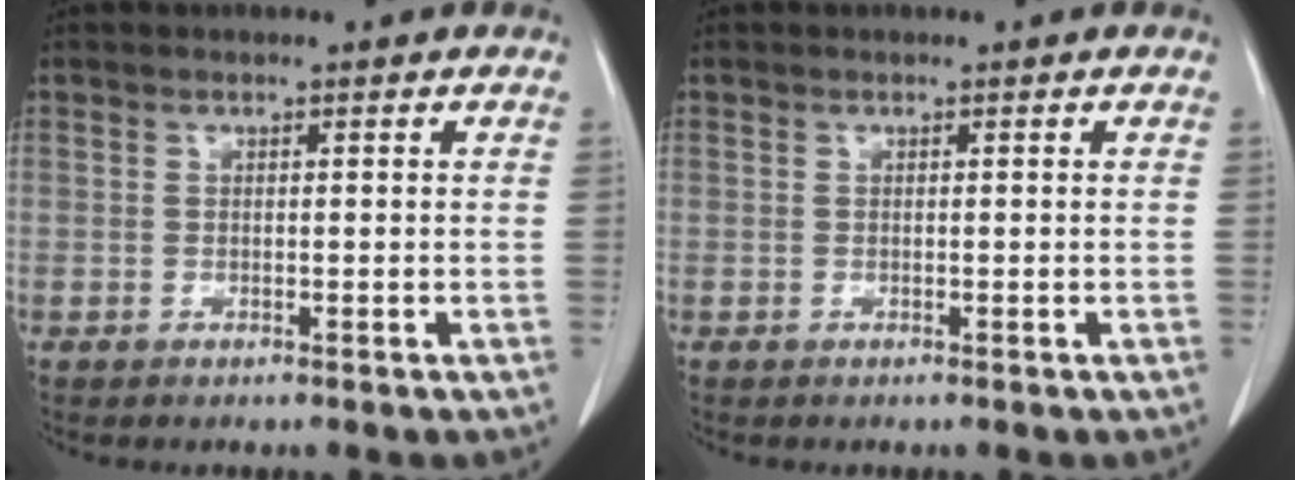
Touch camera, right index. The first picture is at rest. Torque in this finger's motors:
{"motor_torque": [0.00, 0.00, 0.00, 0.00]}